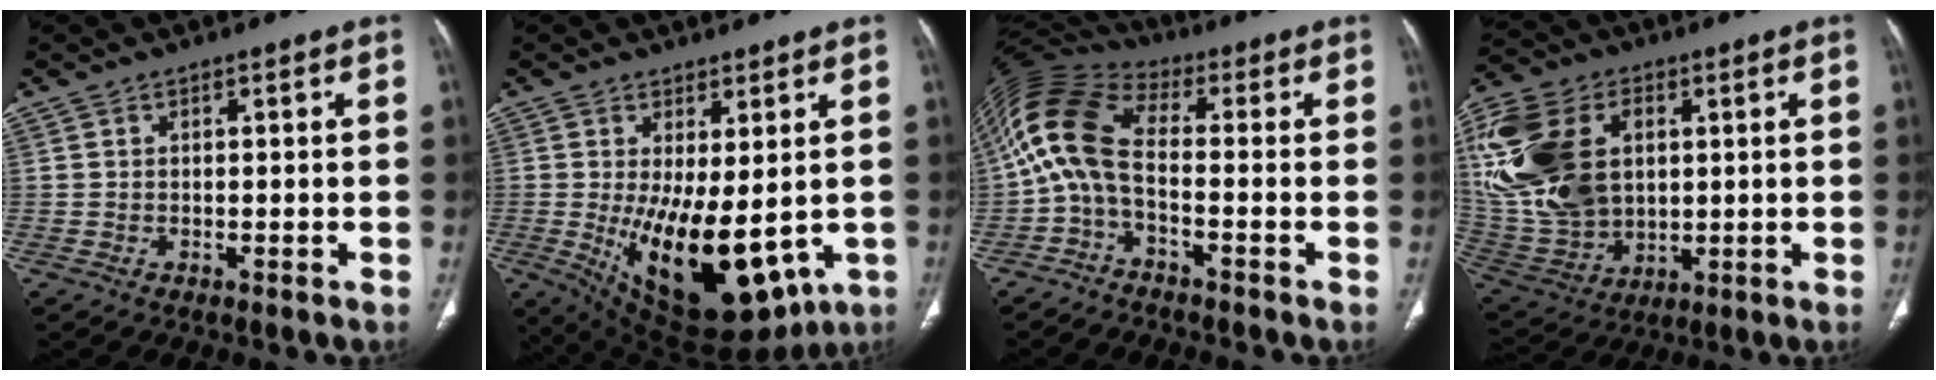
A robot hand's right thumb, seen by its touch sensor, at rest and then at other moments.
{"total": 18.2, "force": [-2.6, 8.3, 15.9], "torque": [-0.241, -0.029, -0.006]}
{"total": 11.5, "force": [-2.2, 5.5, 9.9], "torque": [-0.210, 0.061, -0.056]}
{"total": 24.7, "force": [5.1, 16.9, 17.4], "torque": [-0.382, -0.001, 0.109]}